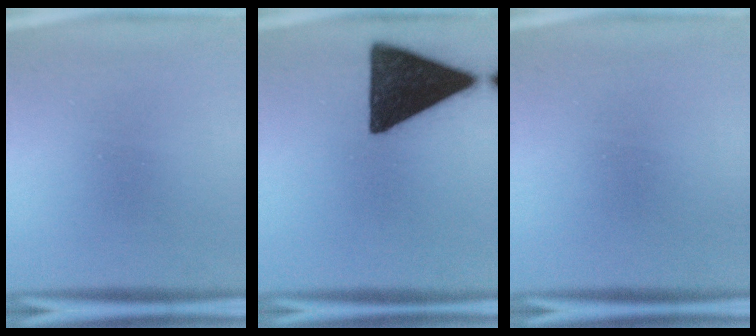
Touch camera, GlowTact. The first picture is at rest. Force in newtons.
{"total": 18.1}
{"total": 1.6}